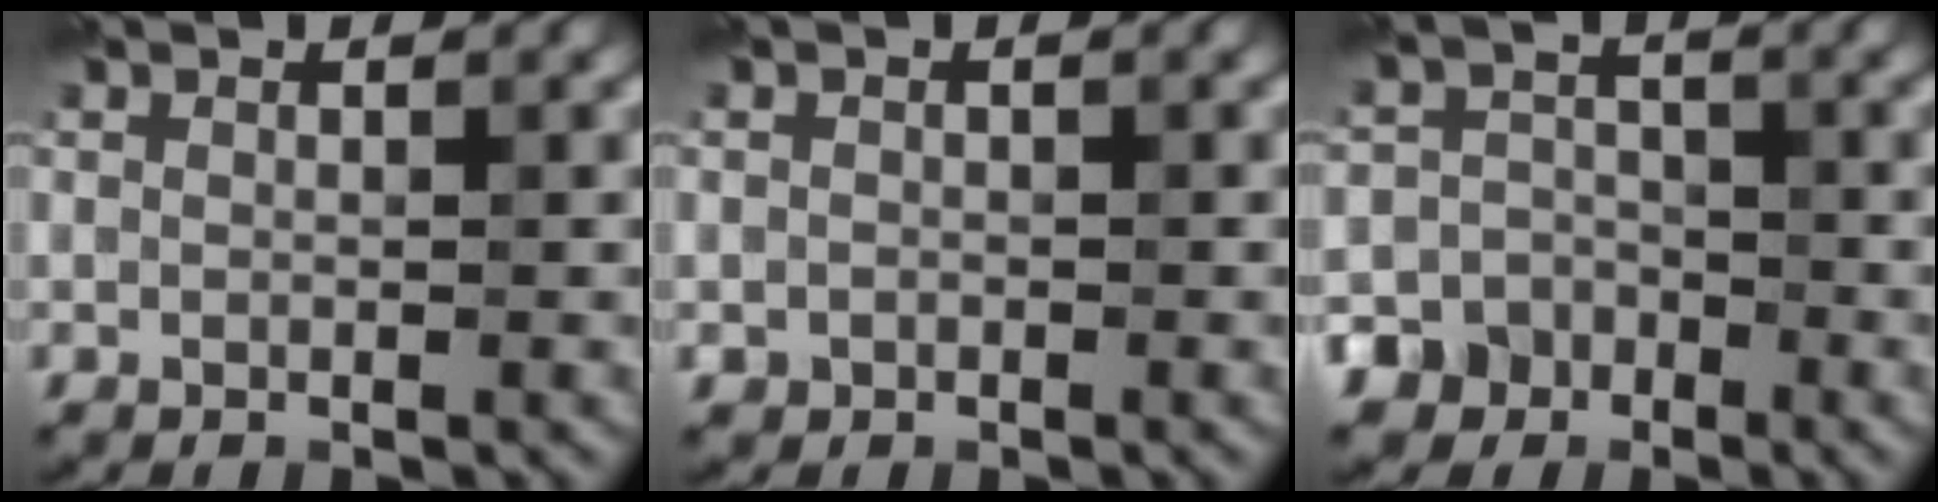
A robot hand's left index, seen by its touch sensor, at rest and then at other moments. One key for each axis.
{"total": 0.7, "fx": -0.3, "fy": 0.6, "fz": 0.0, "tx": 0.005, "ty": -0.004, "tz": -0.006}
{"total": 7.2, "fx": -4.6, "fy": 5.5, "fz": 0.6, "tx": 0.007, "ty": -0.016, "tz": -0.099}